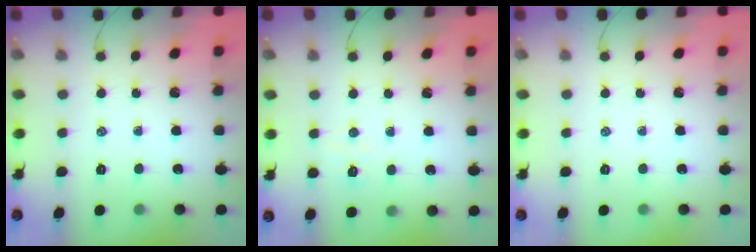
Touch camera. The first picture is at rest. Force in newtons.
{"total": 3.6, "press": 3.5, "slide": 0.7}
{"total": 0.0}